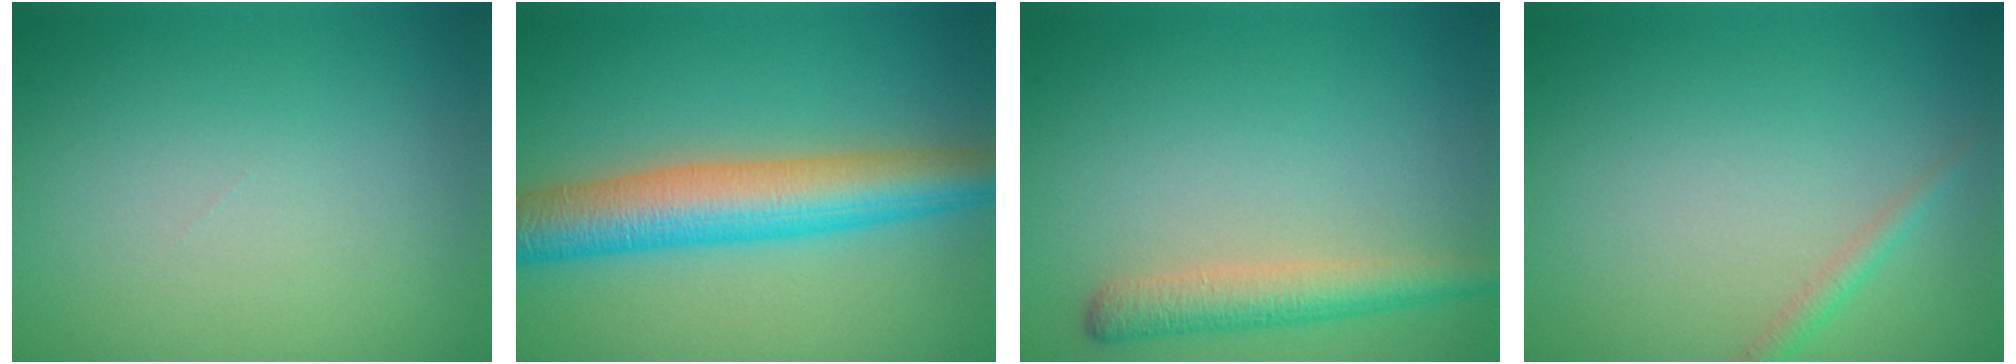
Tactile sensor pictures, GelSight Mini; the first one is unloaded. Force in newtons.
{"total": 7.9, "press": 7.9, "slide": 0.3}
{"total": 3.3, "press": 3.3, "slide": 0.1}
{"total": 1.2, "press": 1.2, "slide": 0.0}